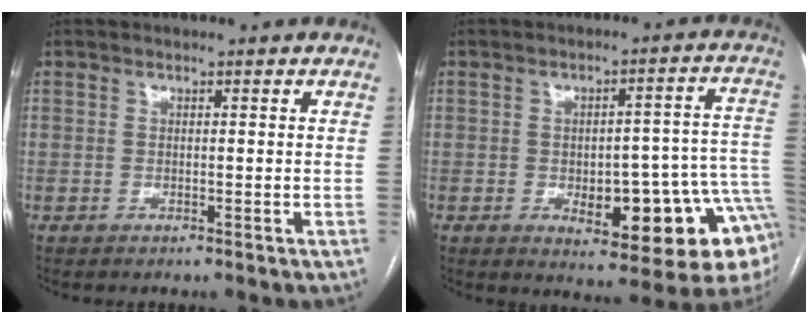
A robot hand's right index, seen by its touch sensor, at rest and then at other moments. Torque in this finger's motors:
{"motor_torque": [1.09, -1.05, 0.33, 0.08]}